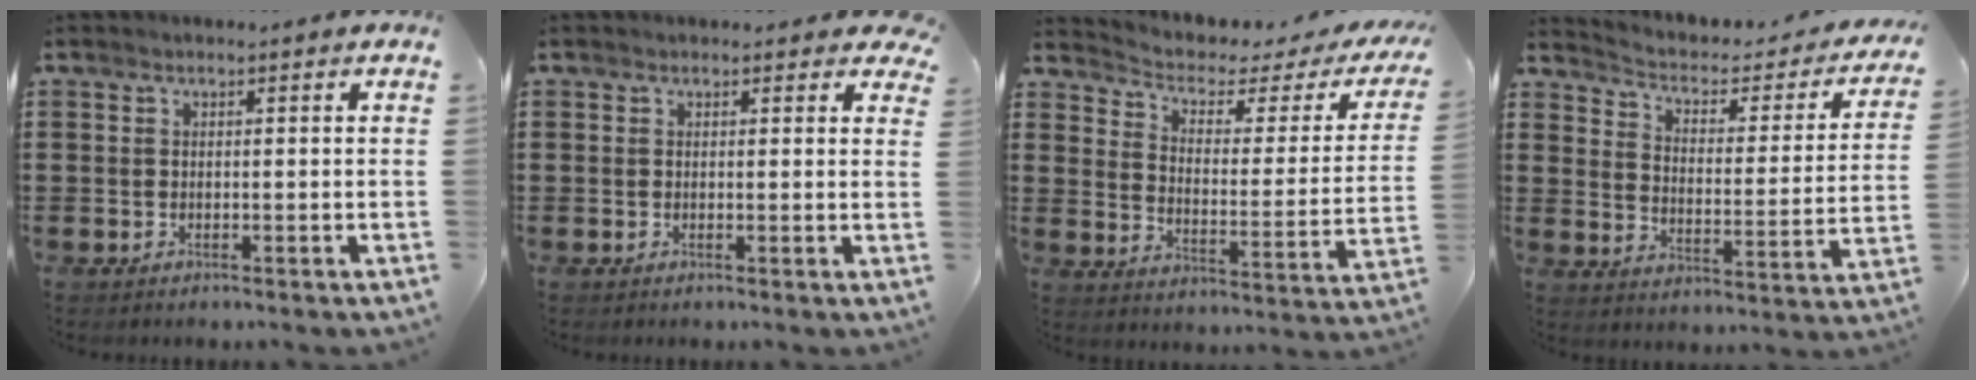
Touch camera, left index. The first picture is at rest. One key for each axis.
{"total": 1.2, "fx": 0.8, "fy": 0.8, "fz": 0.4, "tx": -0.003, "ty": 0.004, "tz": 0.012}
{"total": 2.5, "fx": 1.5, "fy": 1.3, "fz": 1.5, "tx": -0.046, "ty": -0.018, "tz": 0.014}
{"total": 2.1, "fx": 1.3, "fy": 1.2, "fz": 1.1, "tx": -0.037, "ty": -0.016, "tz": 0.011}